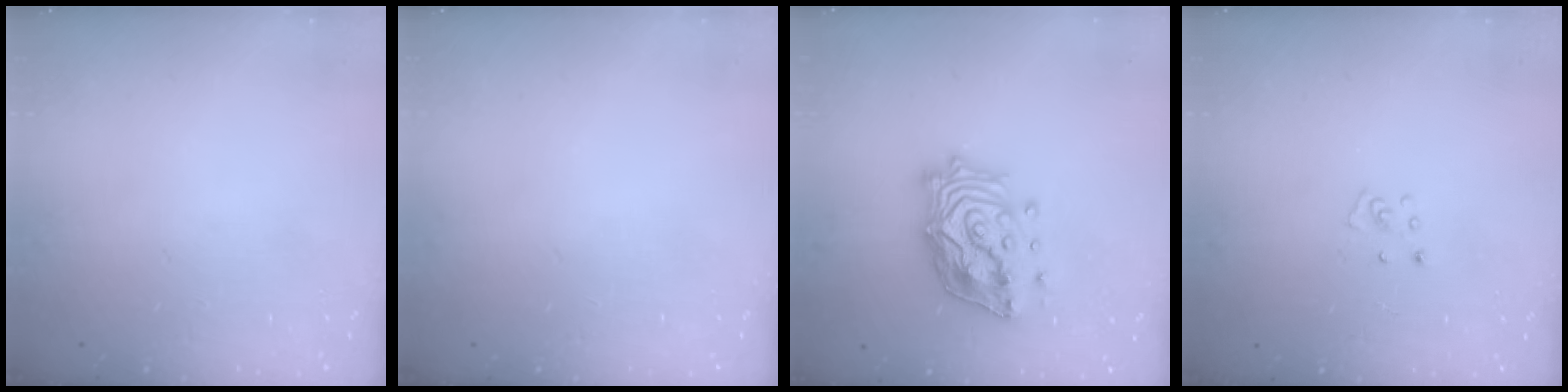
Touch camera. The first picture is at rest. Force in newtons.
{"total": 0.0}
{"total": 18.1, "press": 17.9, "slide": 2.7}
{"total": 3.5, "press": 3.5, "slide": 0.3}